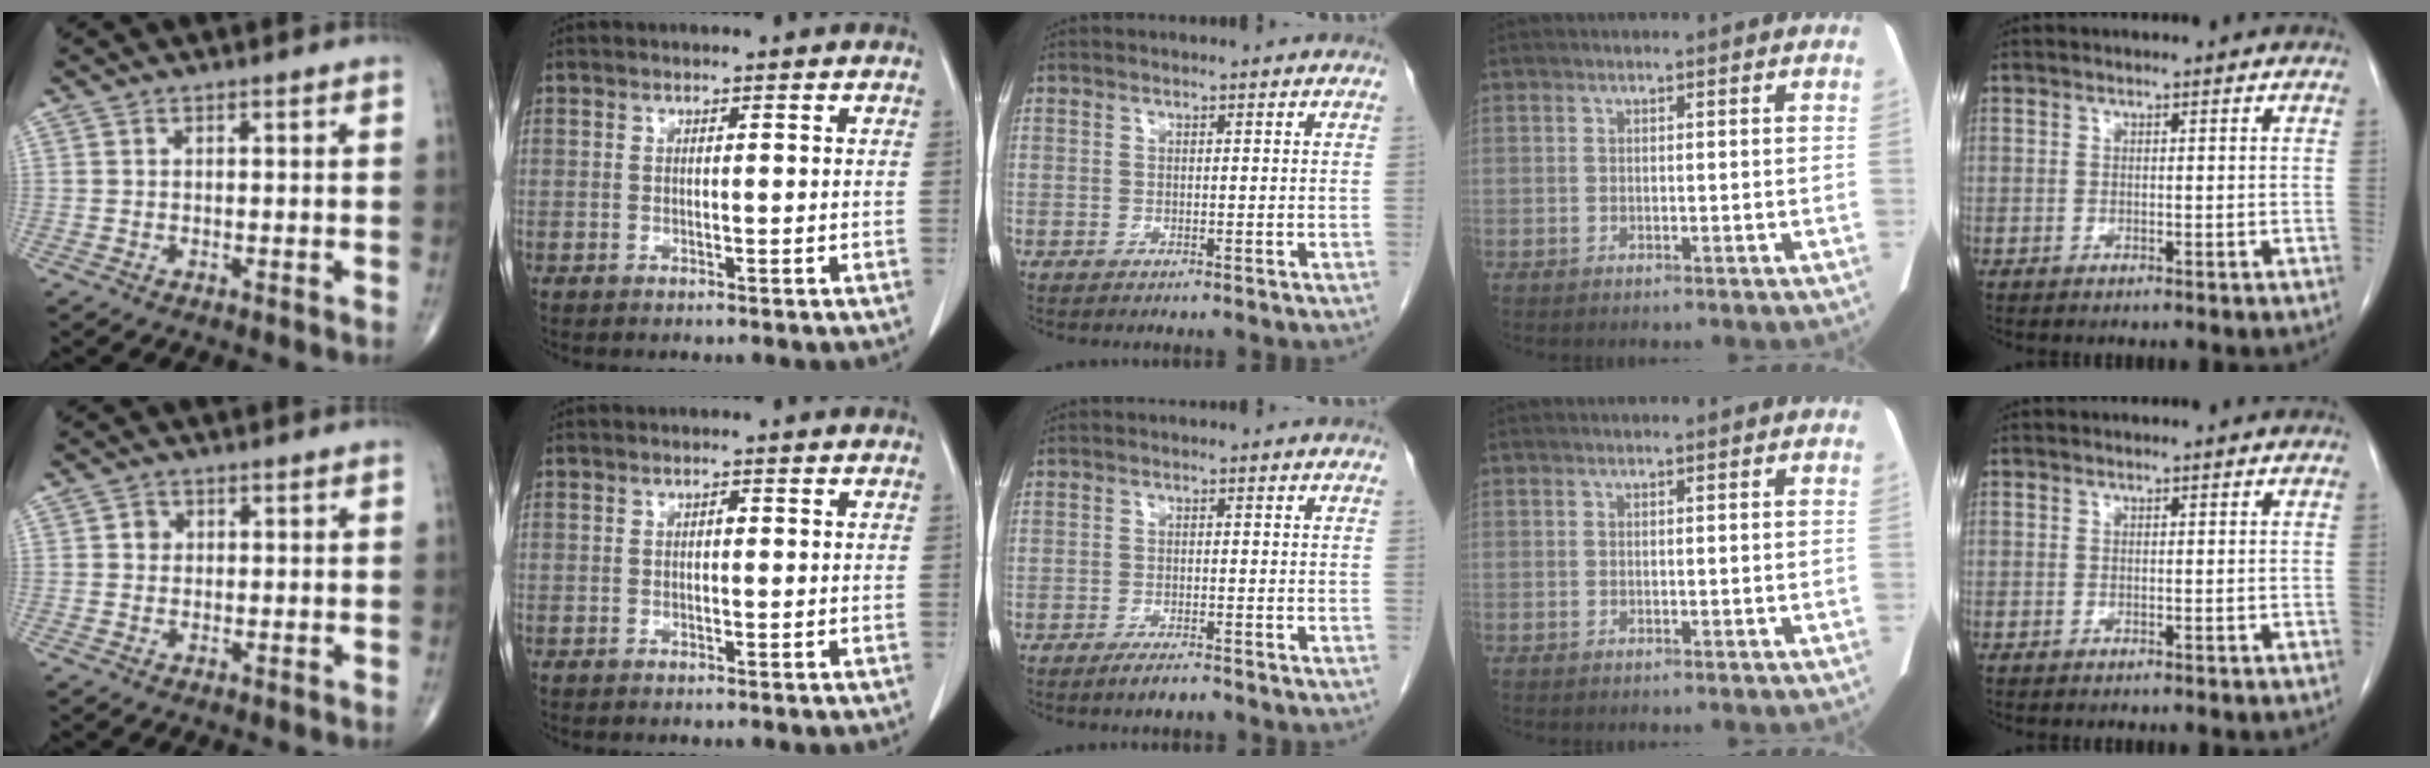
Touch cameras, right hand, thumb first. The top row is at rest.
{"thumb": {"total": 1.6, "force": [0.2, 1.5, 0.5], "torque": [0.000, 0.003, 0.001]}, "index": {"total": 0.6, "force": [0.1, 0.3, 0.5], "torque": [-0.007, 0.002, -0.001]}, "middle": {"total": 2.3, "force": [-1.9, 0.3, 1.4], "torque": [-0.029, -0.003, -0.032]}}